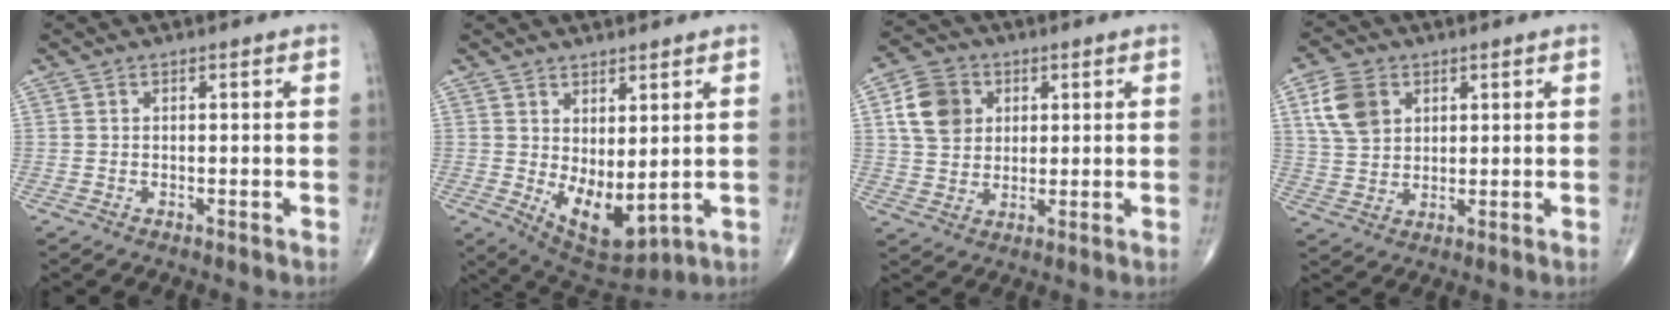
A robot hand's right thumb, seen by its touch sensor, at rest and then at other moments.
{"total": 9.3, "force": [0.3, 4.5, 8.2], "torque": [-0.117, -0.024, 0.029]}
{"total": 9.3, "force": [2.7, 7.5, 4.6], "torque": [-0.065, -0.001, 0.048]}
{"total": 8.6, "force": [3.3, 6.3, 4.8], "torque": [-0.080, -0.007, 0.066]}